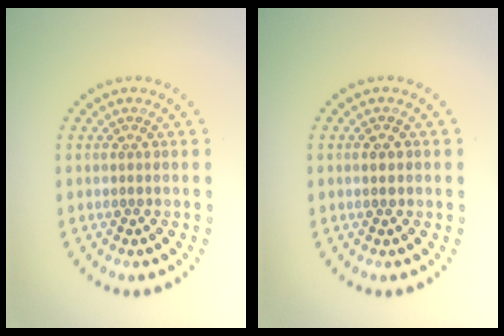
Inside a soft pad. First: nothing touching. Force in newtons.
{"total": 1.1, "press": 1.1, "slide": 0.1}